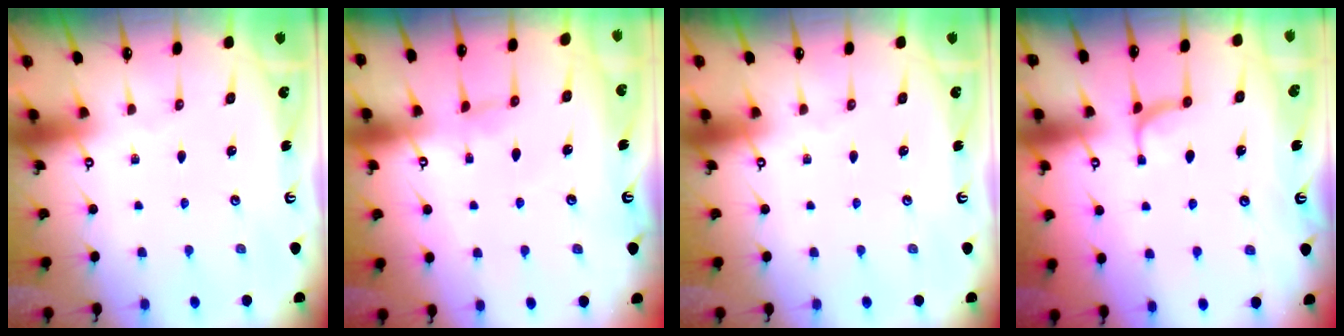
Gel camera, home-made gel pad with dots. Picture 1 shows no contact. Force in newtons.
{"total": 0.8, "press": 0.8, "slide": 0.3}
{"total": 0.0}
{"total": 0.8, "press": 0.4, "slide": 0.7}